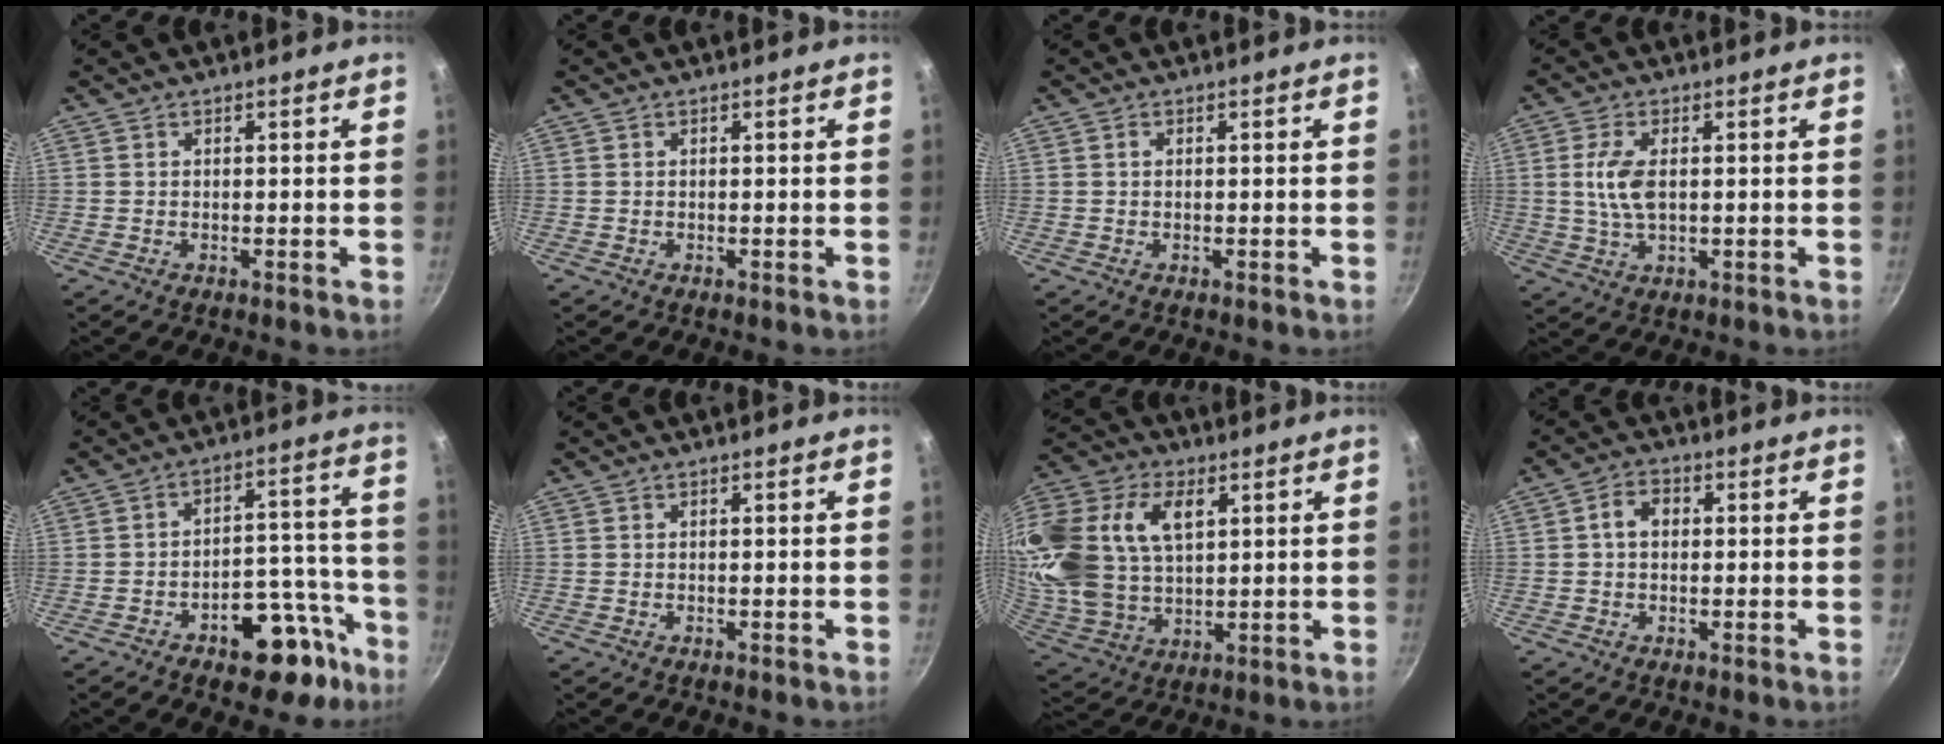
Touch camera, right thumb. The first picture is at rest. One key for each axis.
{"total": 0.0}
{"total": 0.6, "fx": 0.2, "fy": 0.4, "fz": 0.4, "tx": -0.008, "ty": 0.003, "tz": 0.002}
{"total": 6.6, "fx": 0.7, "fy": 3.2, "fz": 5.8, "tx": -0.117, "ty": 0.001, "tz": 0.013}
{"total": 15.0, "fx": -8.6, "fy": 8.1, "fz": 9.2, "tx": -0.056, "ty": 0.077, "tz": -0.112}
{"total": 0.0}
{"total": 28.5, "fx": 9.3, "fy": 18.7, "fz": 19.3, "tx": -0.438, "ty": 0.029, "tz": 0.181}
{"total": 4.2, "fx": 0.5, "fy": 3.0, "fz": 2.8, "tx": -0.035, "ty": 0.013, "tz": 0.001}